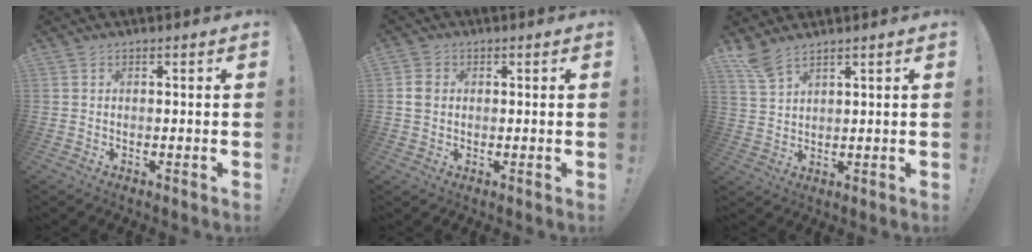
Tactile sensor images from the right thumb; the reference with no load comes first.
{"total": 3.4, "force": [0.3, 3.0, 1.7], "torque": [-0.020, 0.004, 0.006]}
{"total": 5.9, "force": [4.8, 1.7, 3.0], "torque": [-0.056, -0.024, 0.089]}